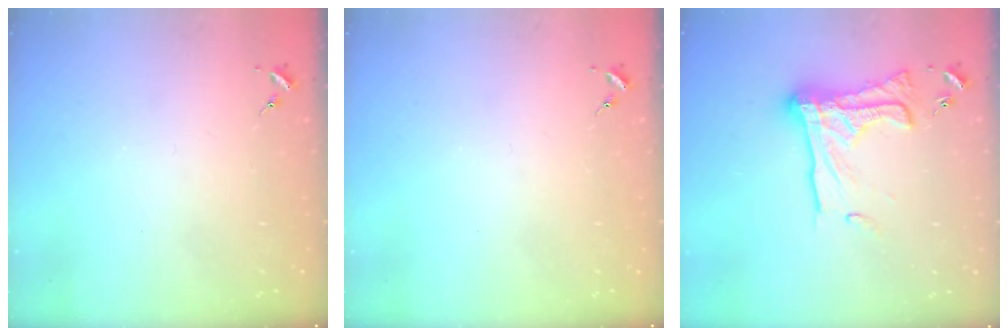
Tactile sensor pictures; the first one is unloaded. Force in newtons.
{"total": 0.0}
{"total": 18.8, "press": 18.7, "slide": 1.1}